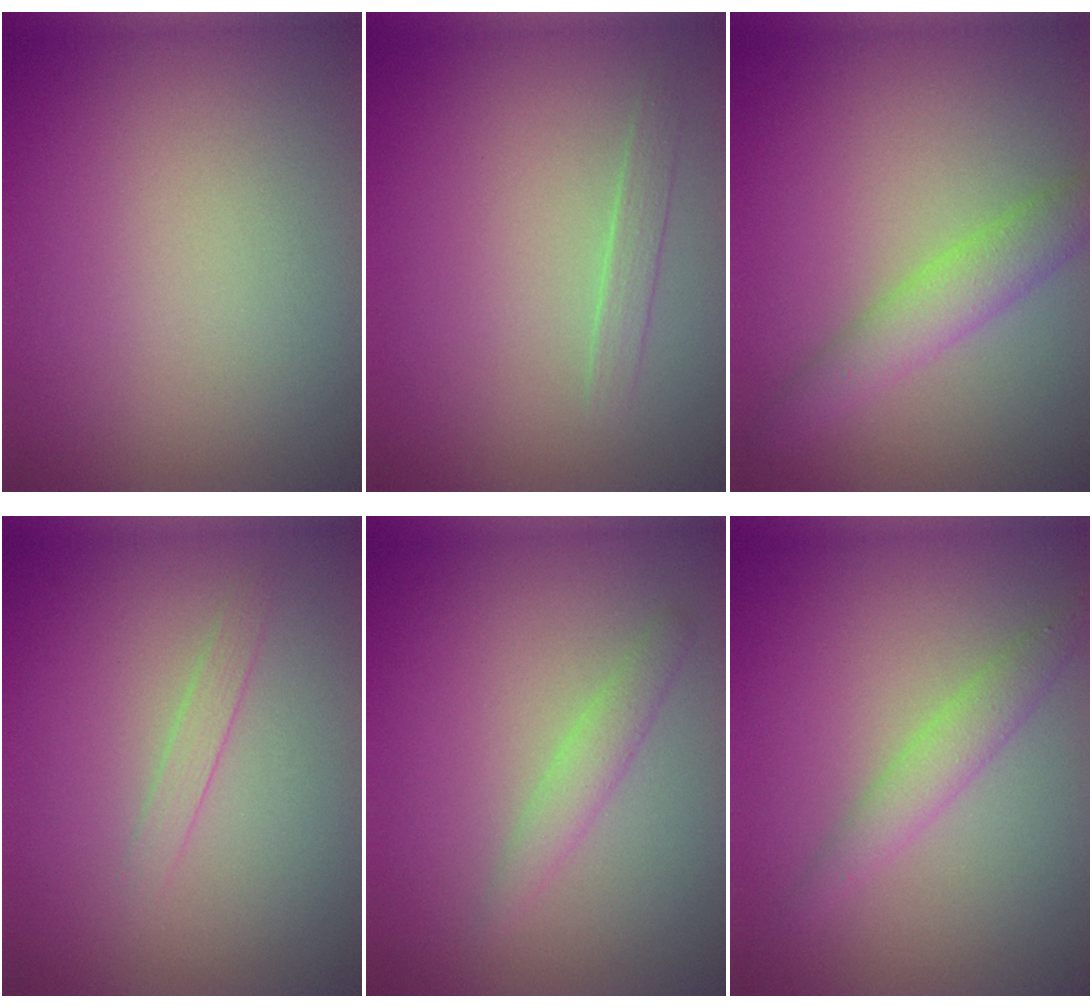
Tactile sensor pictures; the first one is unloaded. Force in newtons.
{"total": 1.1, "press": 1.1, "slide": 0.1}
{"total": 3.2, "press": 3.2, "slide": 0.1}
{"total": 1.0, "press": 1.0, "slide": 0.0}
{"total": 1.6, "press": 1.6, "slide": 0.0}
{"total": 2.2, "press": 2.2, "slide": 0.0}